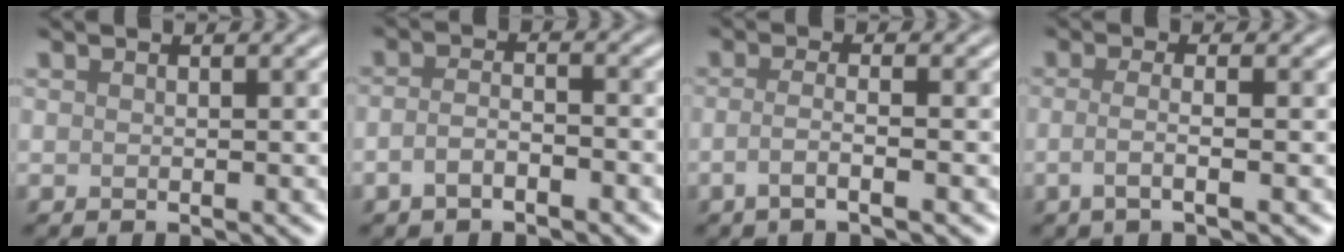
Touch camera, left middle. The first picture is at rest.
{"total": 2.3, "force": [-1.3, 1.0, 1.7], "torque": [-0.036, 0.003, -0.029]}
{"total": 2.4, "force": [-0.9, 0.7, 2.1], "torque": [-0.030, -0.002, -0.027]}
{"total": 2.5, "force": [-0.5, 0.9, 2.3], "torque": [-0.037, -0.006, -0.018]}